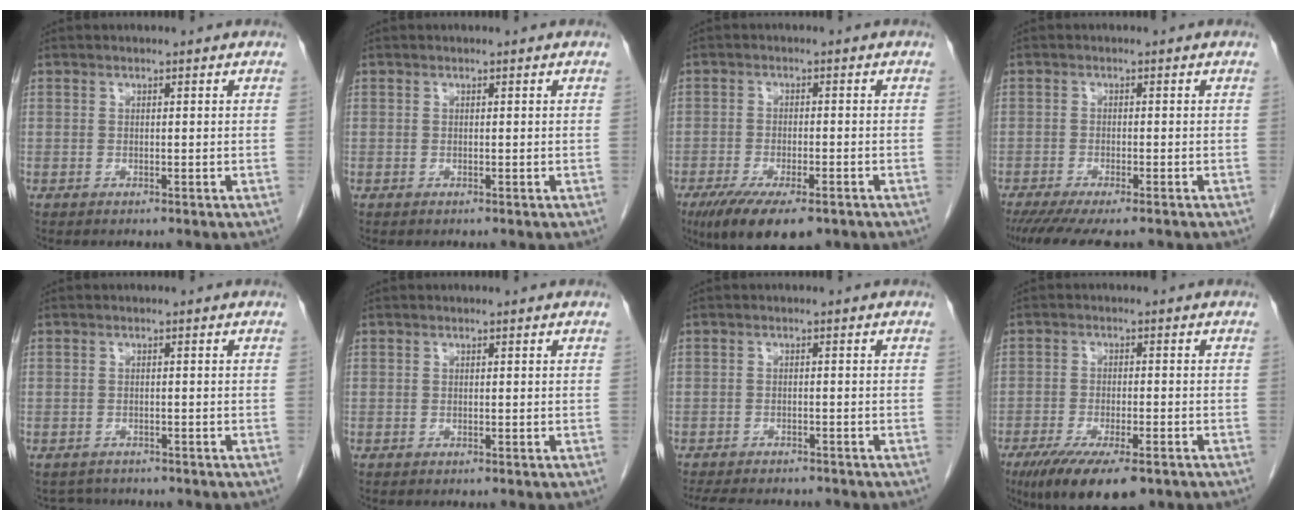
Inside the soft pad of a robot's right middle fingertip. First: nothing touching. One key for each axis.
{"total": 0.0}
{"total": 11.1, "fx": -7.5, "fy": 3.4, "fz": 7.5, "tx": -0.118, "ty": -0.018, "tz": -0.114}
{"total": 9.9, "fx": -8.2, "fy": 1.6, "fz": 5.4, "tx": -0.075, "ty": -0.018, "tz": -0.125}
{"total": 2.6, "fx": -2.4, "fy": 1.1, "fz": -0.3, "tx": 0.002, "ty": -0.002, "tz": -0.036}
{"total": 0.0}
{"total": 10.4, "fx": -9.1, "fy": 3.1, "fz": 3.9, "tx": -0.073, "ty": -0.006, "tz": -0.123}
{"total": 11.7, "fx": -7.8, "fy": 3.1, "fz": 8.1, "tx": -0.129, "ty": -0.022, "tz": -0.121}